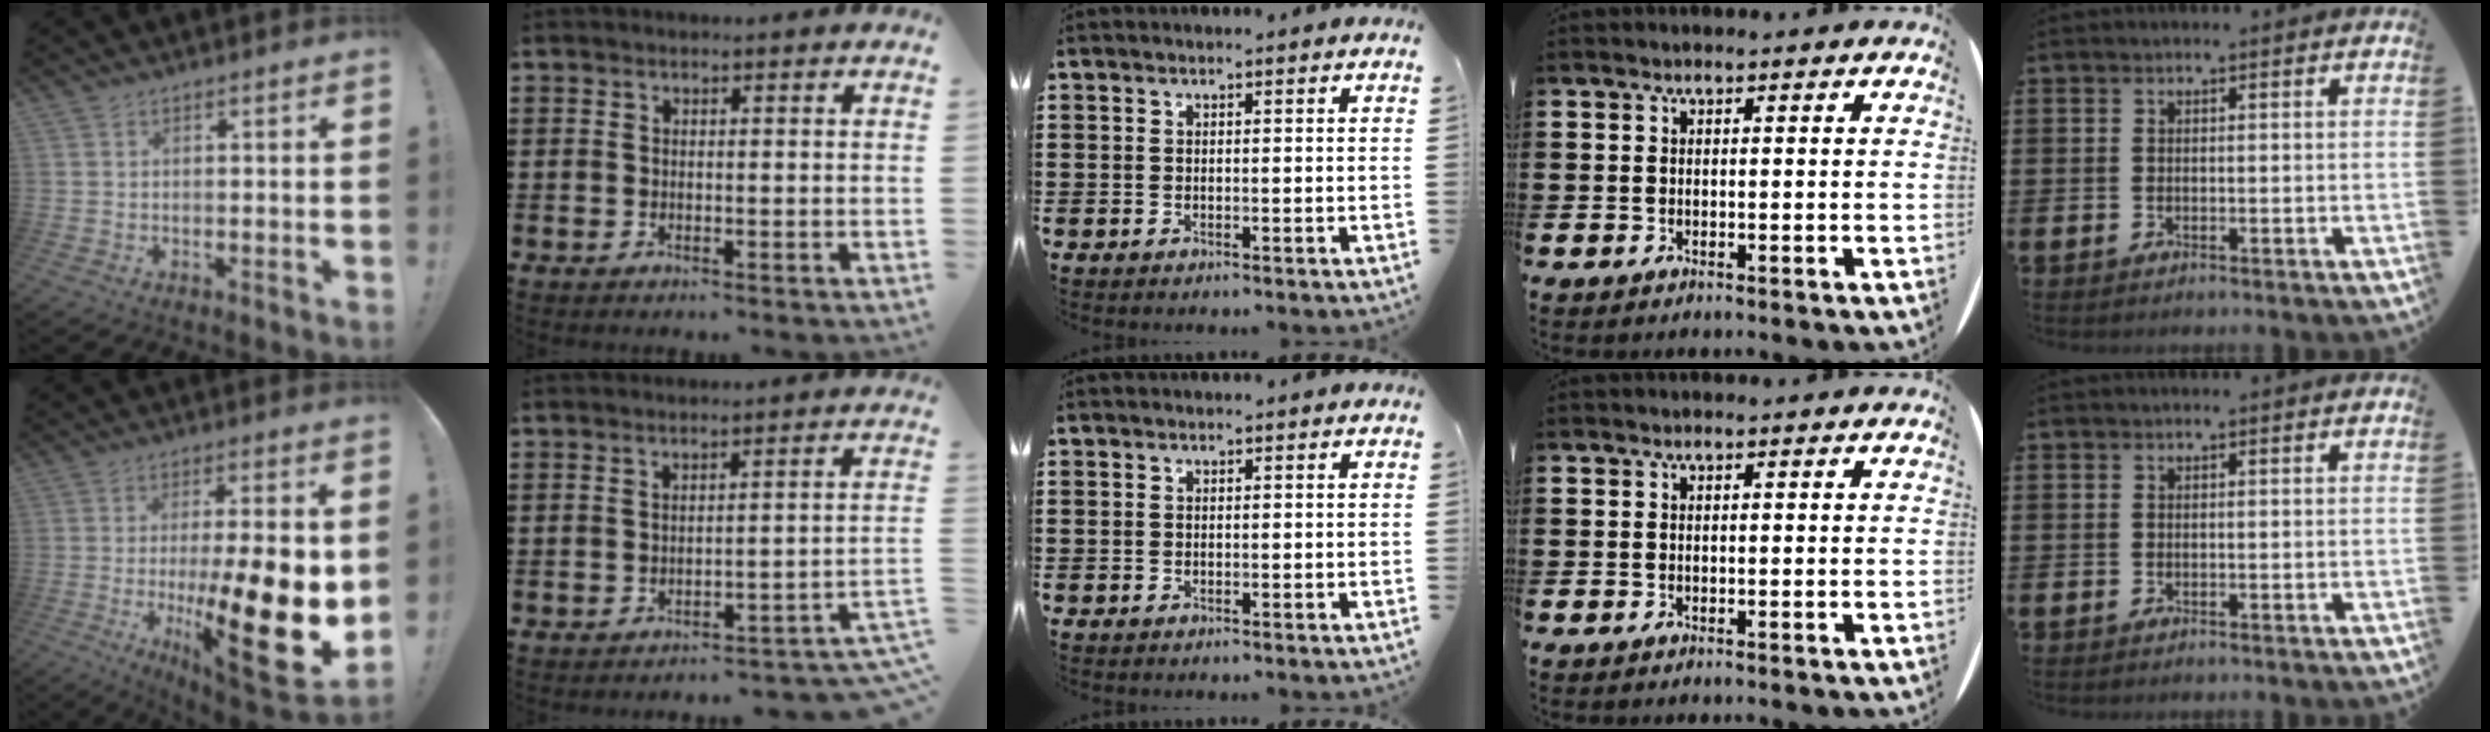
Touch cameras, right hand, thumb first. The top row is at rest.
{"thumb": {"total": 23.4, "force": [-3.3, 4.7, 22.6], "torque": [-0.371, -0.015, -0.046]}, "index": {"total": 2.9, "force": [-2.6, -0.2, 1.4], "torque": [-0.028, -0.008, -0.055]}}